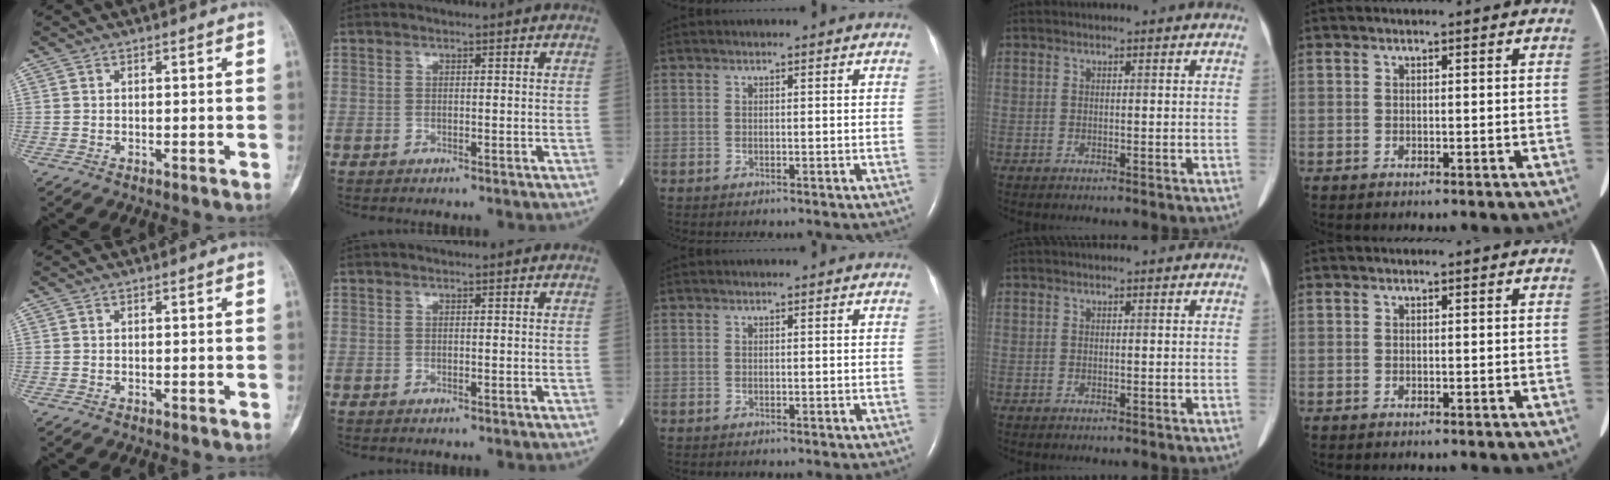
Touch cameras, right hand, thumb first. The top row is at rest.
{}